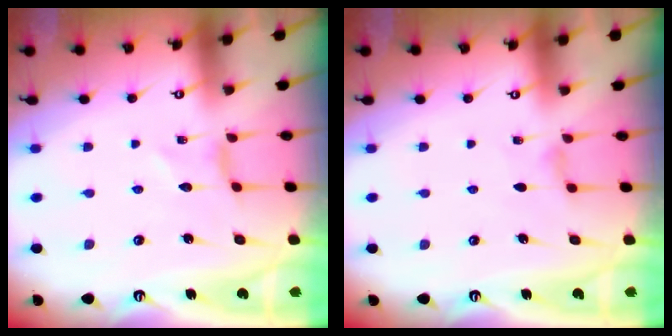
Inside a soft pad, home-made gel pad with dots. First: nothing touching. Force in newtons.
{"total": 4.6, "press": 4.5, "slide": 0.6}